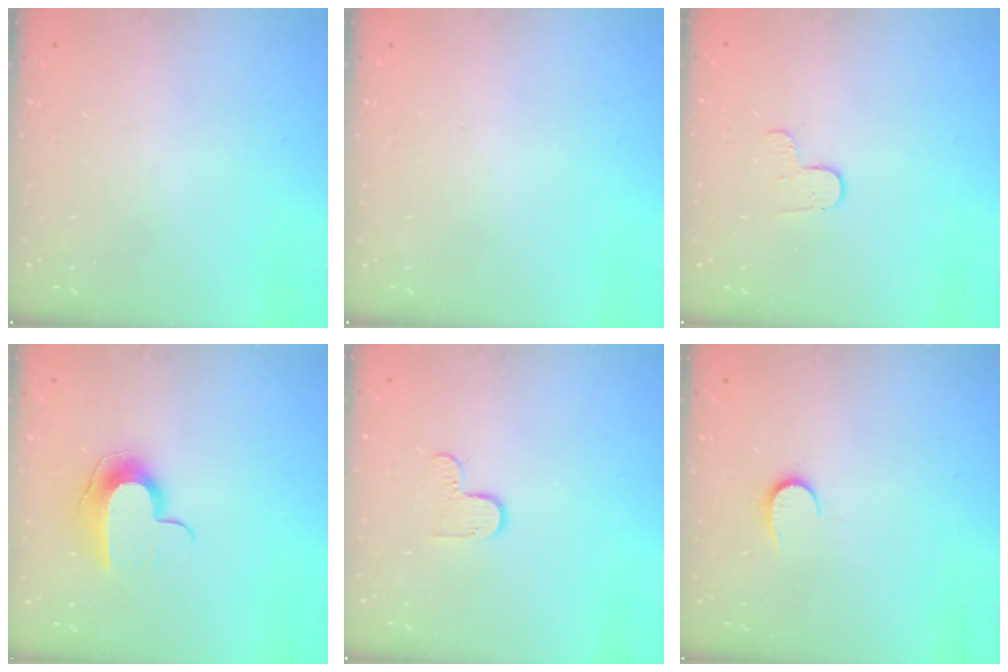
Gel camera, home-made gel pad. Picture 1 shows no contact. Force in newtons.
{"total": 0.0}
{"total": 4.4, "press": 4.4, "slide": 0.4}
{"total": 9.8, "press": 9.8, "slide": 0.6}
{"total": 4.7, "press": 4.7, "slide": 0.4}
{"total": 6.7, "press": 6.7, "slide": 0.6}